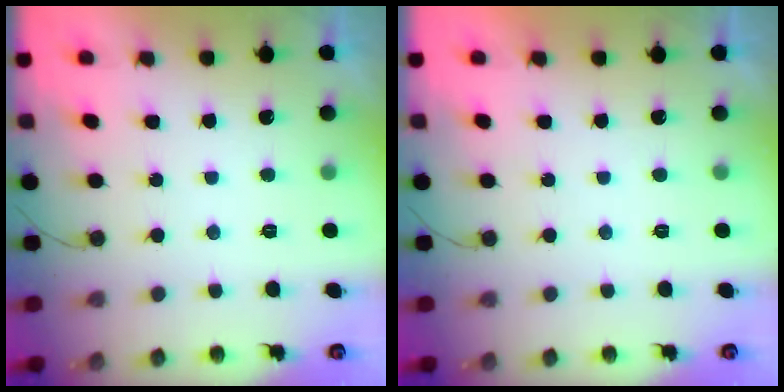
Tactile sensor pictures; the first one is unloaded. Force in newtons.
{"total": 1.9, "press": 1.9, "slide": 0.0}